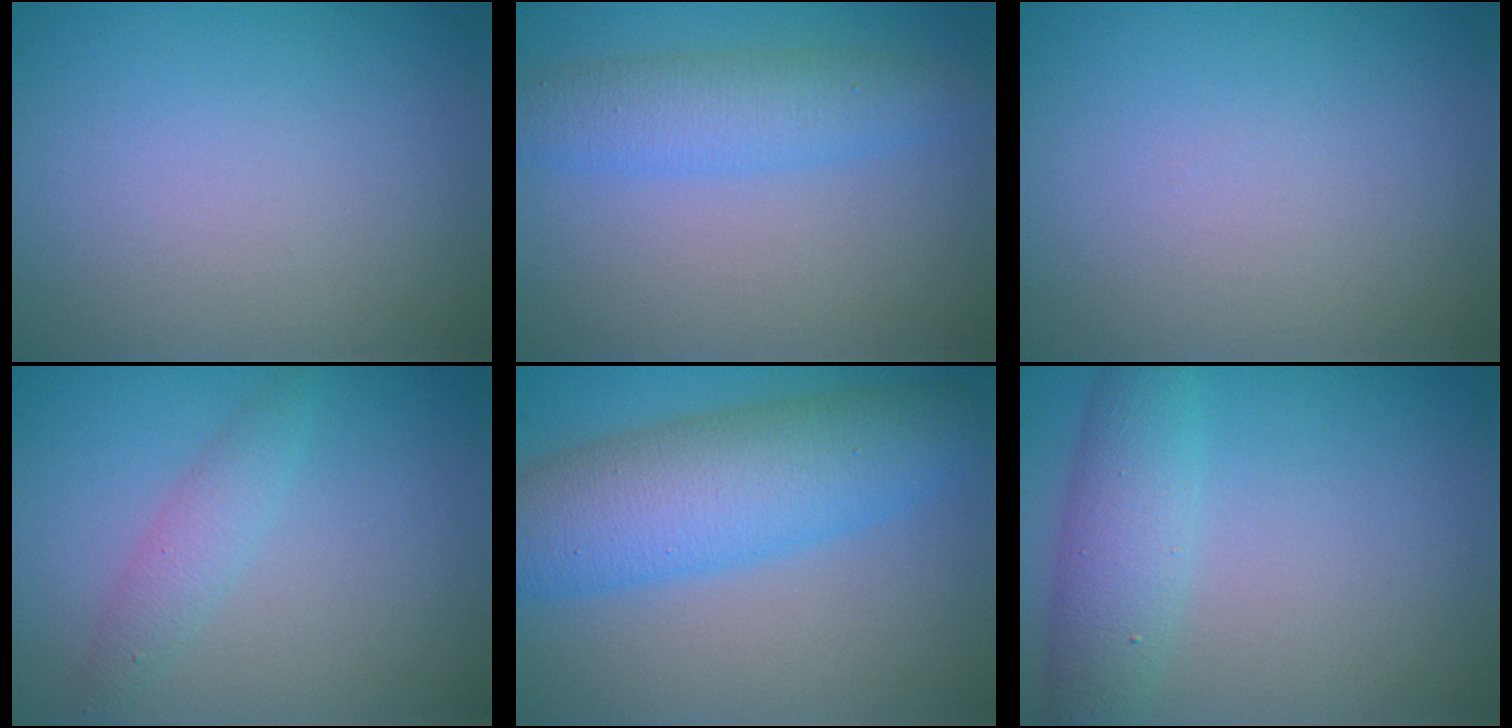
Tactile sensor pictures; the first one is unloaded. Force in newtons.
{"total": 3.7, "press": 3.7, "slide": 0.1}
{"total": 0.0}
{"total": 1.8, "press": 1.8, "slide": 0.1}
{"total": 7.8, "press": 7.8, "slide": 0.1}
{"total": 3.8, "press": 3.8, "slide": 0.1}